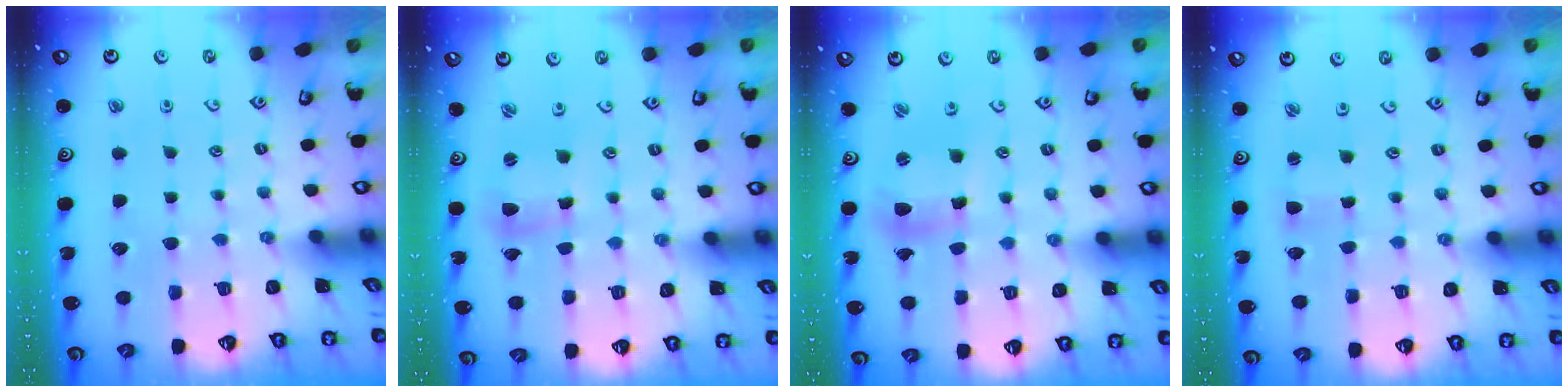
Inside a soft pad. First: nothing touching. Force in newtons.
{"total": 5.4, "press": 5.4, "slide": 0.7}
{"total": 8.7, "press": 8.6, "slide": 1.1}
{"total": 1.5, "press": 1.5, "slide": 0.2}